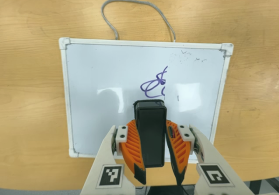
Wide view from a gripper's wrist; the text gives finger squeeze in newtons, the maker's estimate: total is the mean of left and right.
{"total": 10.4, "left": 8.0, "right": 12.7}